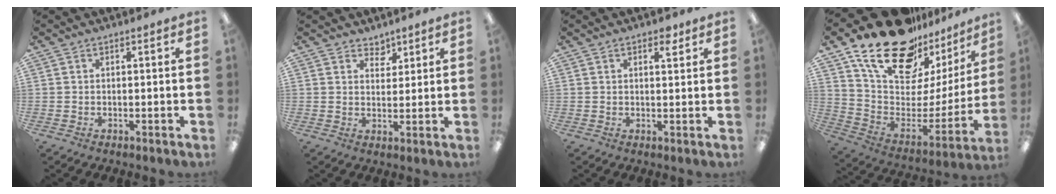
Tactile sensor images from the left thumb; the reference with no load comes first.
{"total": 3.7, "force": [3.1, 2.0, 0.2], "torque": [0.012, -0.021, 0.053]}
{"total": 2.9, "force": [2.0, 1.2, 1.7], "torque": [-0.012, -0.007, 0.029]}
{"total": 25.5, "force": [18.5, 11.9, 13.0], "torque": [-0.226, -0.112, 0.335]}